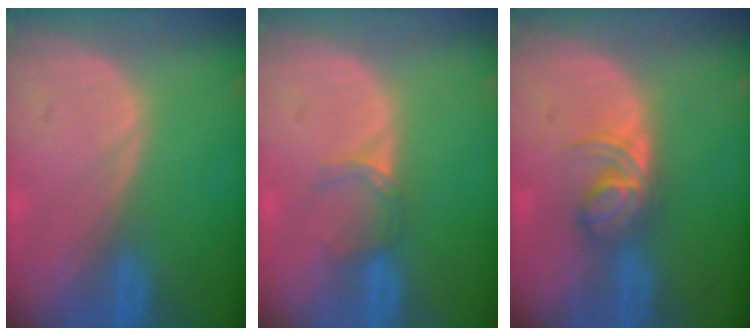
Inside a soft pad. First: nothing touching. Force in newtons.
{"total": 2.5, "press": 2.0, "slide": 1.4}
{"total": 5.7, "press": 4.7, "slide": 3.3}